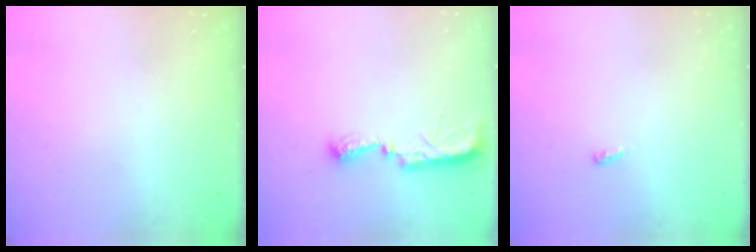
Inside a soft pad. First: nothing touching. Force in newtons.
{"total": 7.7, "press": 7.7, "slide": 0.6}
{"total": 3.3, "press": 3.3, "slide": 0.8}